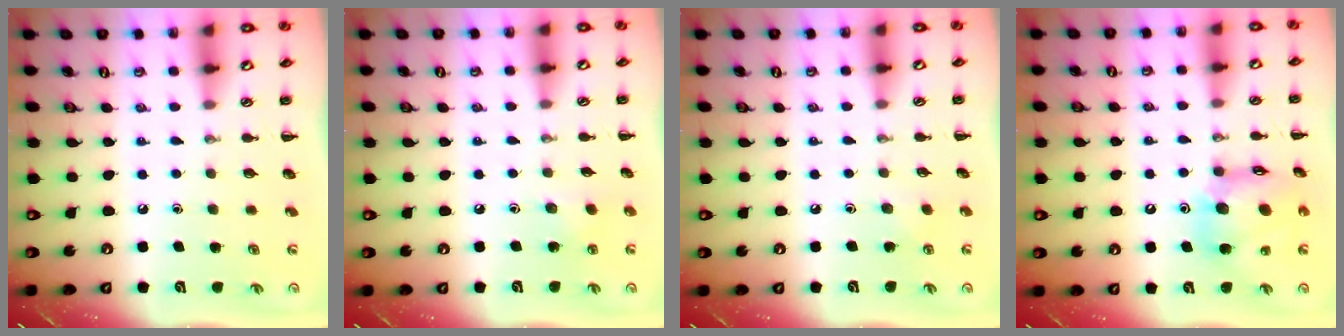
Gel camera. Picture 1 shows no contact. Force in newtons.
{"total": 6.3, "press": 6.0, "slide": 1.7}
{"total": 2.6, "press": 2.5, "slide": 0.8}
{"total": 15.3, "press": 15.1, "slide": 2.5}